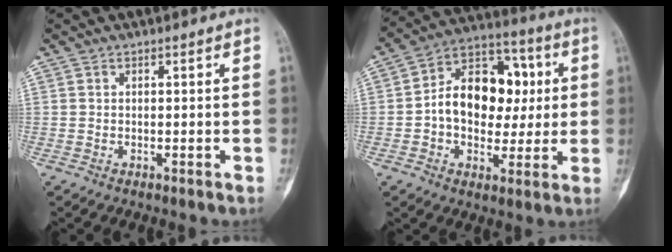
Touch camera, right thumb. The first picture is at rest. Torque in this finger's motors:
{"motor_torque": [0.19, 0.25, 0.52, -0.42, 0.11]}